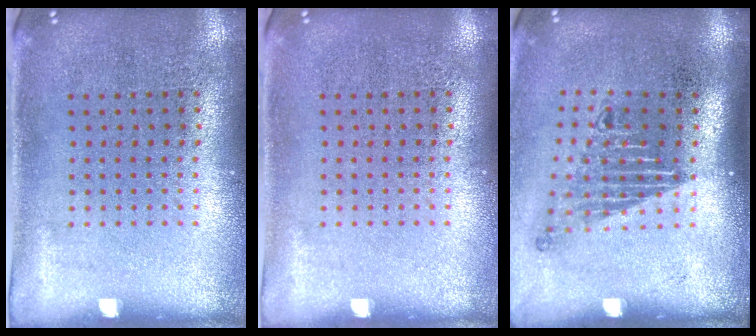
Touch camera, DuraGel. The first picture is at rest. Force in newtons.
{"total": 0.0}
{"total": 1.7, "press": 1.2, "slide": 1.2}